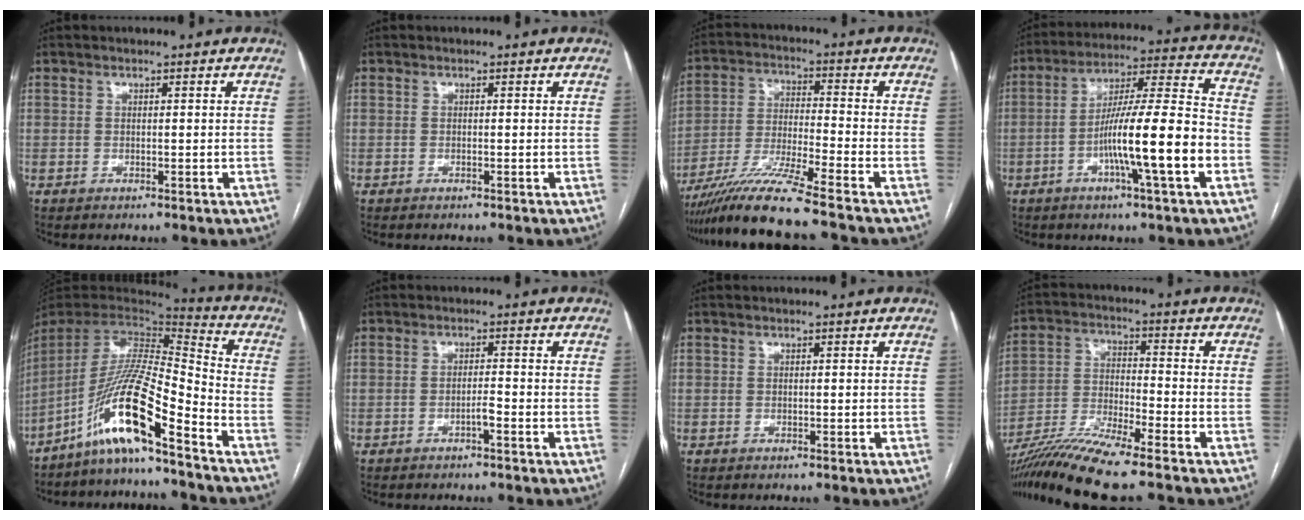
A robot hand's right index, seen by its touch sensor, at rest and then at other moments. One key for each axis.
{"total": 0.0}
{"total": 11.8, "fx": -9.5, "fy": -1.6, "fz": 6.8, "tx": -0.131, "ty": -0.026, "tz": -0.176}
{"total": 15.8, "fx": -4.9, "fy": 0.1, "fz": 15.0, "tx": -0.252, "ty": 0.006, "tz": -0.083}
{"total": 15.0, "fx": -10.2, "fy": 0.7, "fz": 11.0, "tx": -0.213, "ty": 0.005, "tz": -0.189}
{"total": 1.6, "fx": -0.9, "fy": 0.1, "fz": 1.2, "tx": -0.021, "ty": 0.002, "tz": -0.017}
{"total": 0.0}
{"total": 12.6, "fx": -10.3, "fy": -0.6, "fz": 7.3, "tx": -0.137, "ty": -0.023, "tz": -0.187}